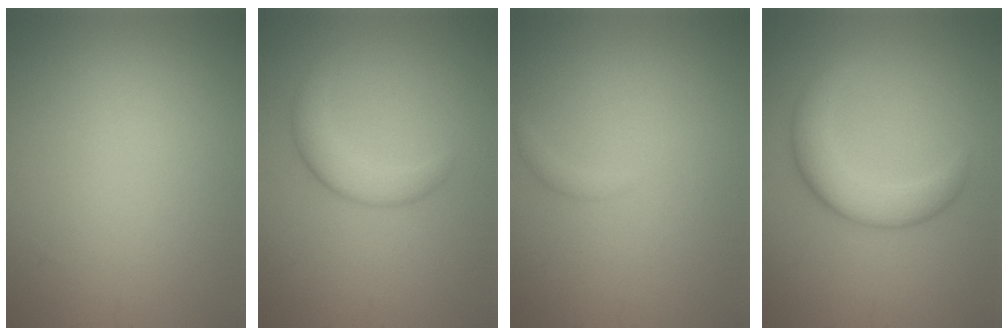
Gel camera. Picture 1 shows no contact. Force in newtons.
{"total": 2.9, "press": 2.9, "slide": 0.1}
{"total": 0.6, "press": 0.6, "slide": 0.1}
{"total": 4.5, "press": 4.5, "slide": 0.3}